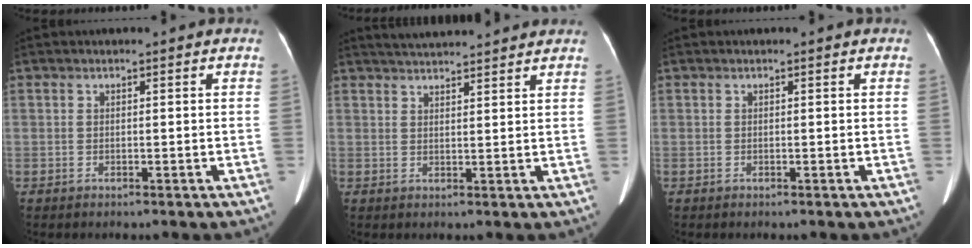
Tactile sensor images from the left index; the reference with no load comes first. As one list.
[{"total": 8.9, "force": [8.3, 0.4, 3.1], "torque": [-0.052, 0.032, 0.114]}, {"total": 0.0}]